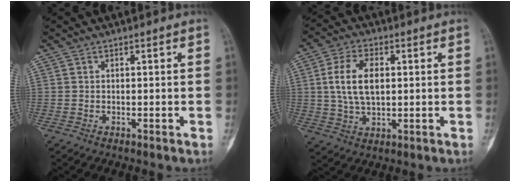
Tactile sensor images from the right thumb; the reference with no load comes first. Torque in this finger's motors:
{"motor_torque": [1.37, 1.37, 0.49, -0.47, 0.34]}